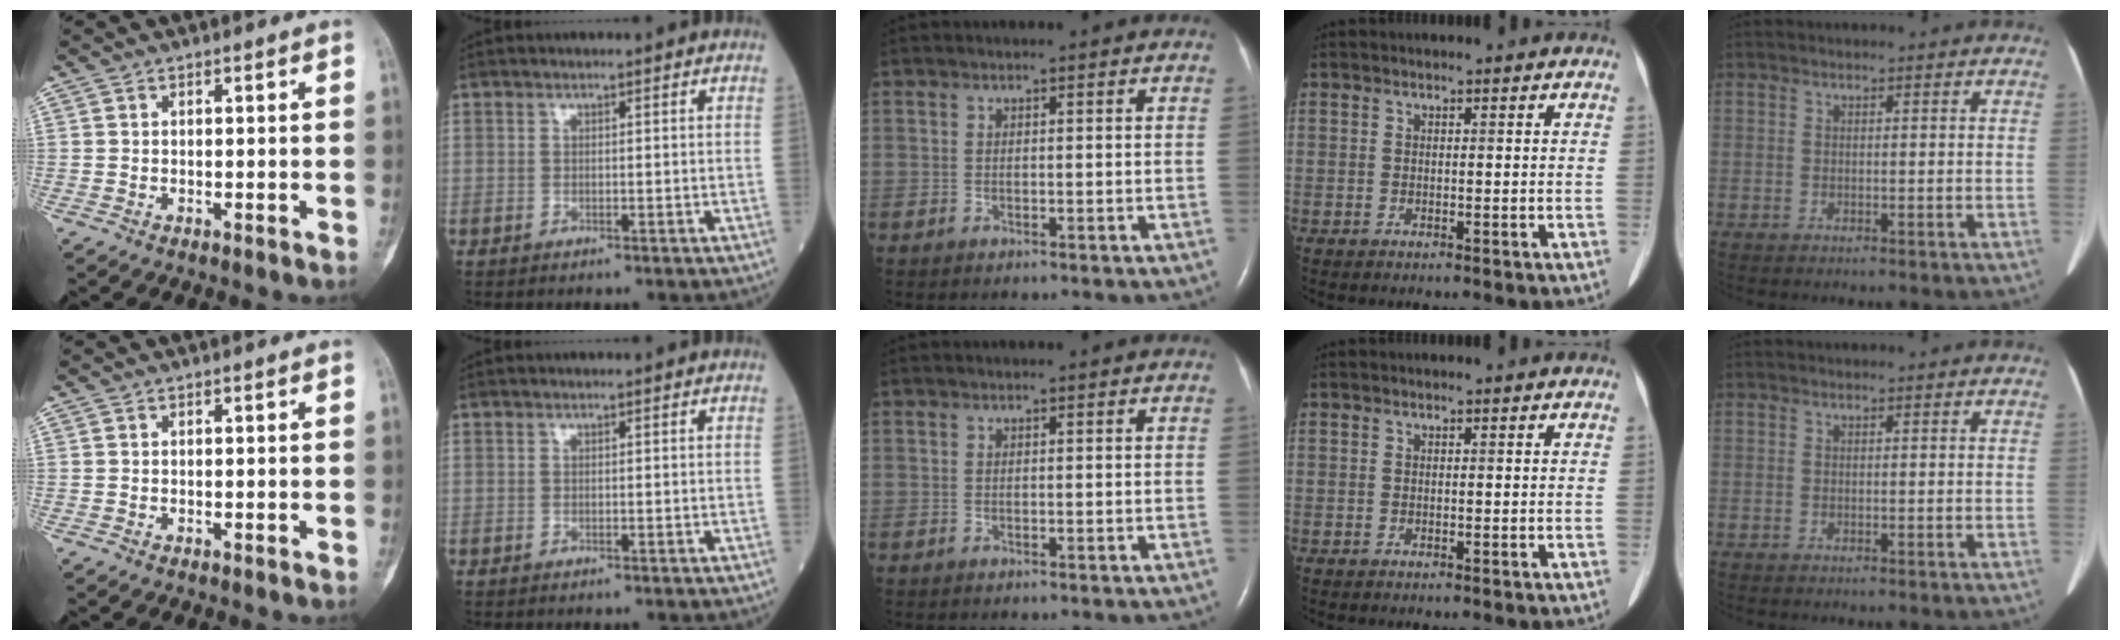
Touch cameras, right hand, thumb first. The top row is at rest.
{}